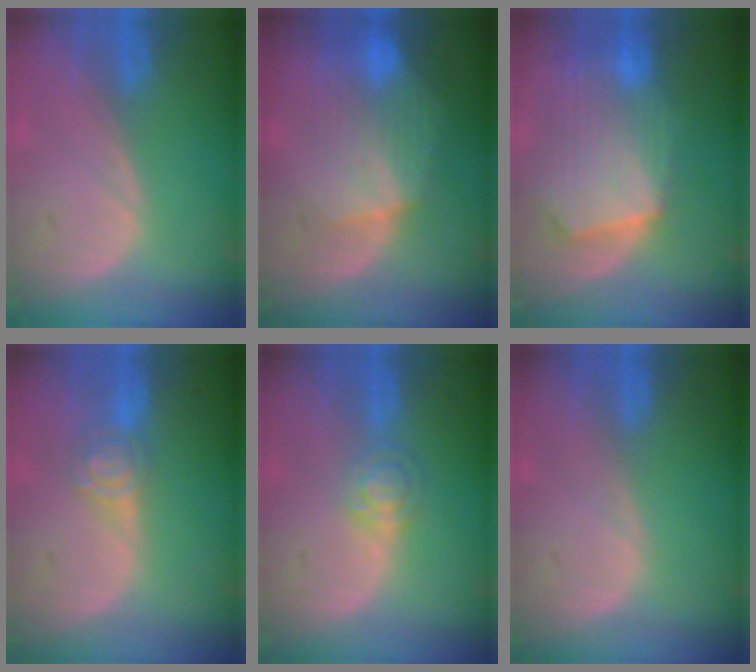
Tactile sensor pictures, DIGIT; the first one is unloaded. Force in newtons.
{"total": 8.8, "press": 8.1, "slide": 3.5}
{"total": 10.9, "press": 9.5, "slide": 5.2}
{"total": 4.2, "press": 4.1, "slide": 0.6}
{"total": 4.0, "press": 3.6, "slide": 1.6}
{"total": 0.0}